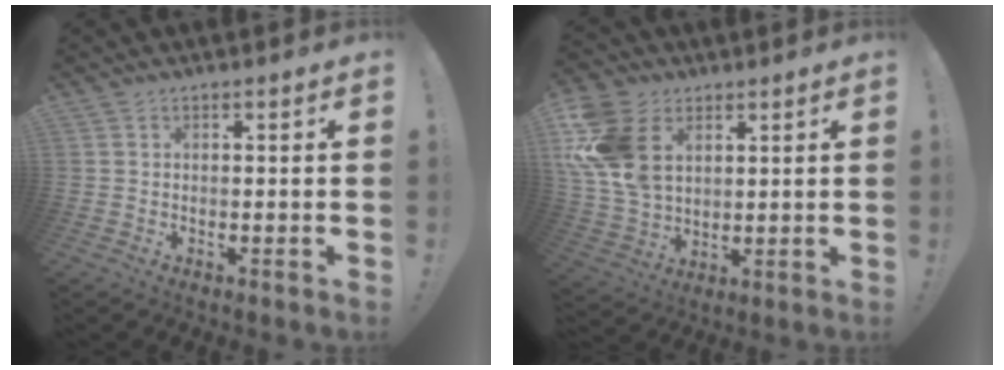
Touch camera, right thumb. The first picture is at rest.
{"total": 17.6, "force": [5.7, 12.4, 11.1], "torque": [-0.235, -0.022, 0.109]}